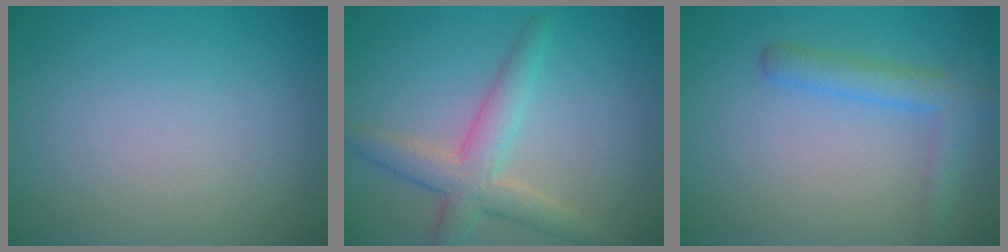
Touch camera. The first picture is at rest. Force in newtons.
{"total": 4.2, "press": 4.2, "slide": 0.3}
{"total": 3.0, "press": 3.0, "slide": 0.2}